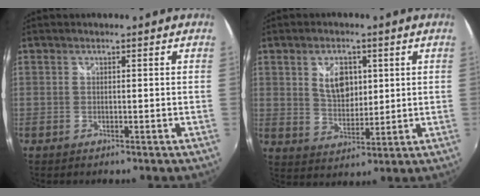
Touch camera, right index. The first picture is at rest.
{"total": 7.3, "force": [2.2, 4.6, 5.2], "torque": [-0.087, 0.004, 0.044]}